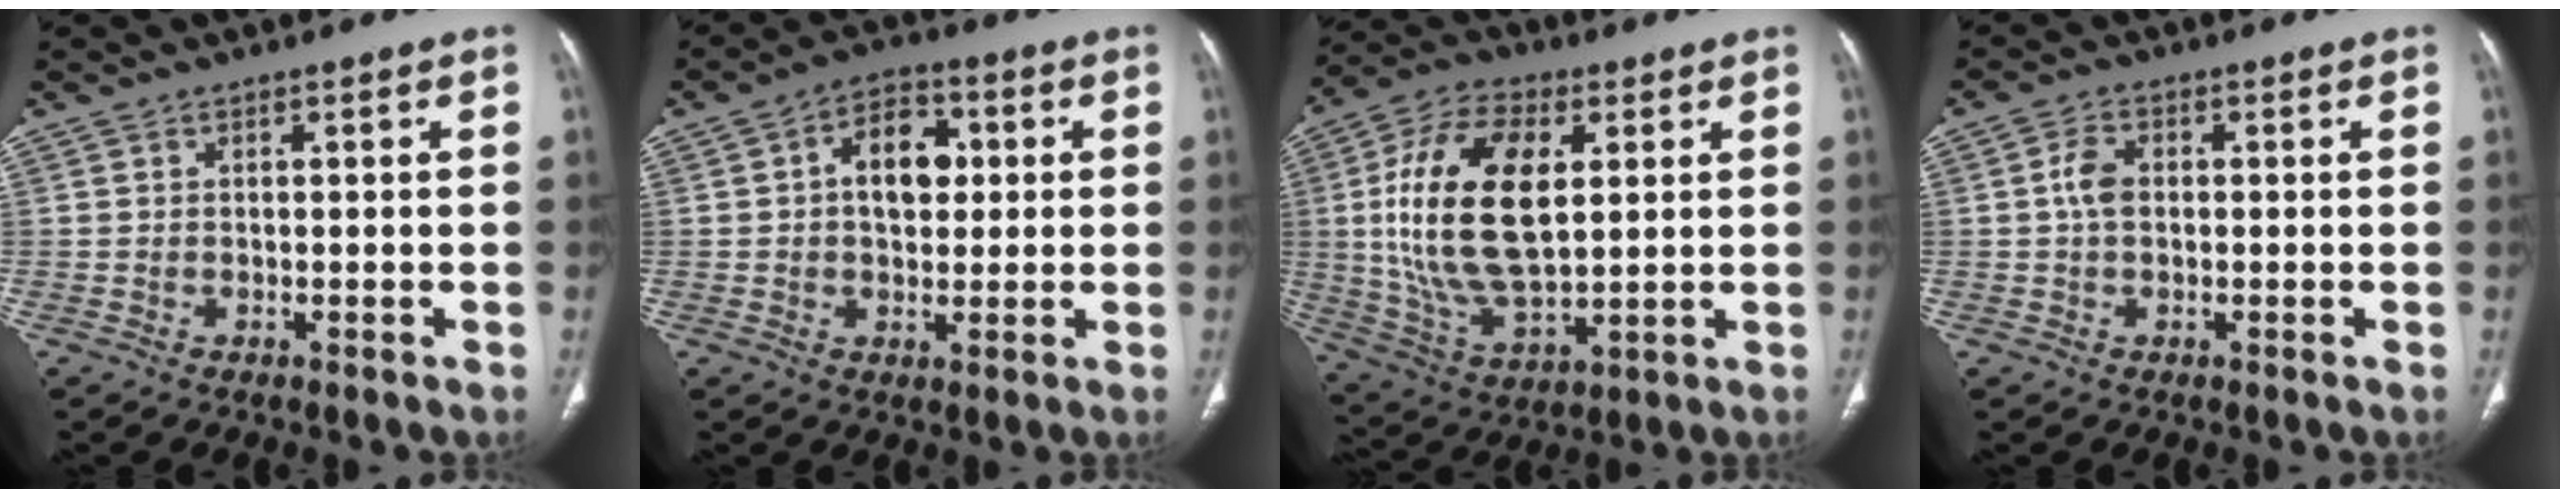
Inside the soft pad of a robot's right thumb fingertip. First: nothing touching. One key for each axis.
{"total": 9.5, "fx": 1.4, "fy": 6.3, "fz": 6.9, "tx": -0.081, "ty": 0.013, "tz": 0.019}
{"total": 20.7, "fx": 3.4, "fy": 10.8, "fz": 17.3, "tx": -0.331, "ty": -0.010, "tz": 0.064}
{"total": 3.6, "fx": 0.1, "fy": 2.4, "fz": 2.7, "tx": -0.055, "ty": 0.008, "tz": -0.003}